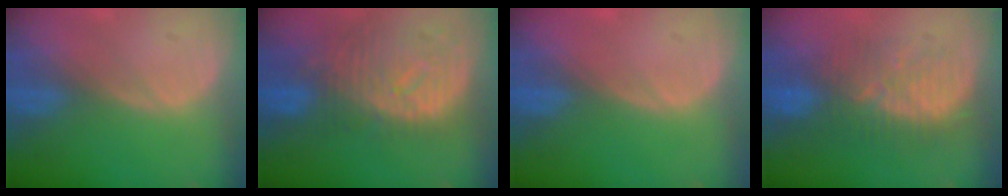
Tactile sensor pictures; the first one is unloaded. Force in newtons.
{"total": 10.9, "press": 9.7, "slide": 4.8}
{"total": 0.0}
{"total": 8.6, "press": 8.6, "slide": 1.0}